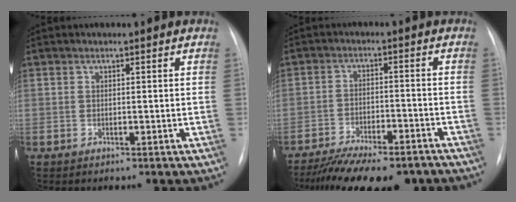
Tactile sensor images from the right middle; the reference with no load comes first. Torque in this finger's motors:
{"motor_torque": [1.07, -1.07, 0.41, 0.14]}